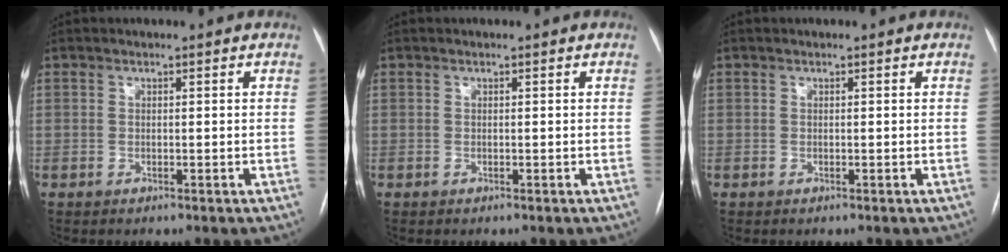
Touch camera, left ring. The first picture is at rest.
{"total": 0.0}
{"total": 0.0}